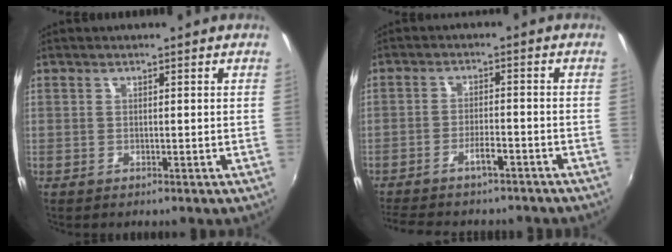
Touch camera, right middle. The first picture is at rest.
{"total": 9.0, "force": [-7.5, 2.3, 4.3], "torque": [-0.100, -0.006, -0.118]}